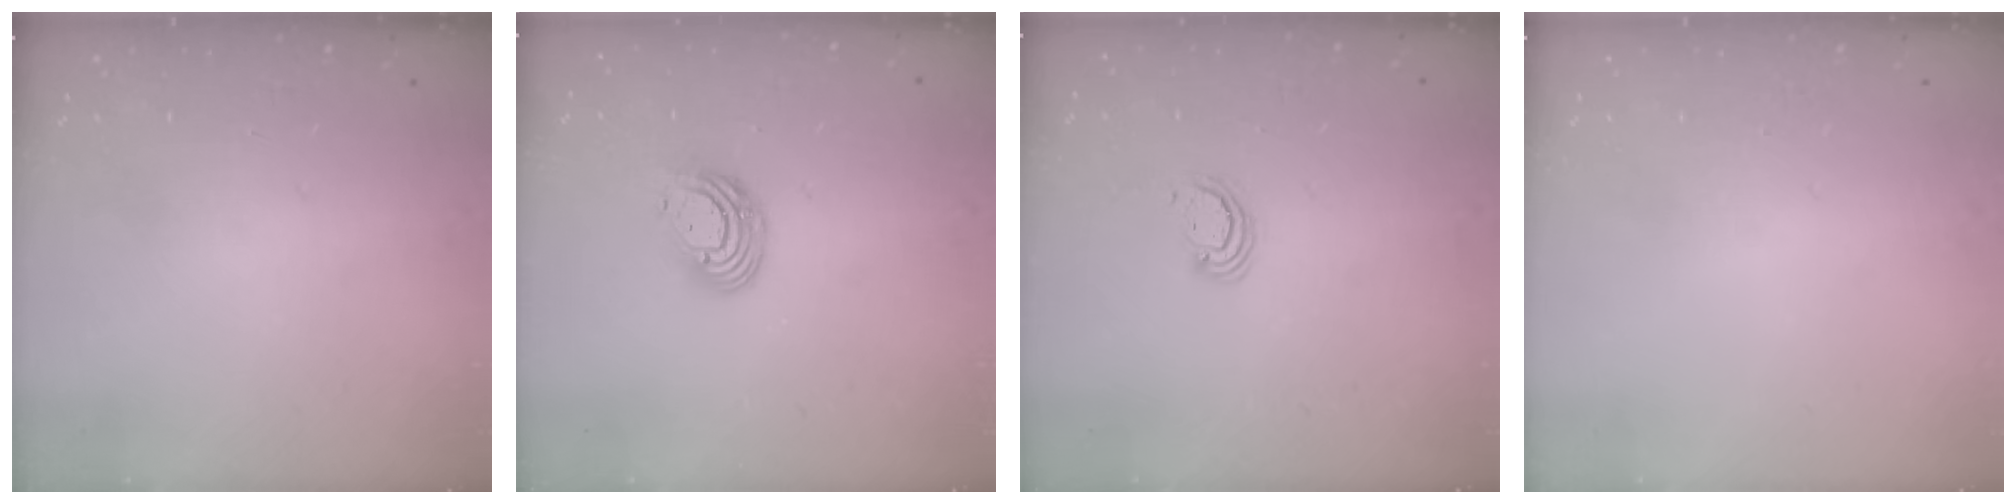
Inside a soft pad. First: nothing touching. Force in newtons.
{"total": 9.4, "press": 9.4, "slide": 0.8}
{"total": 2.6, "press": 2.5, "slide": 0.2}
{"total": 0.0}